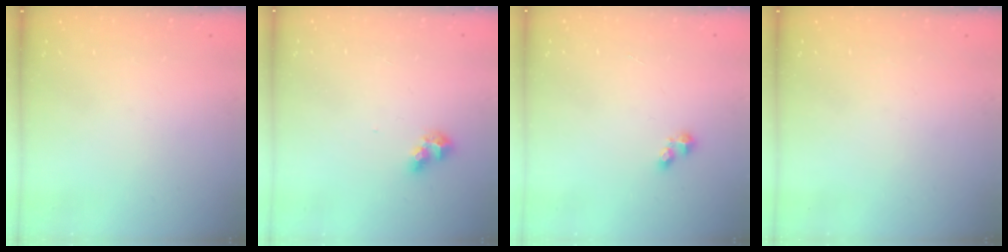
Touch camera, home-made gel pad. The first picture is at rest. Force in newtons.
{"total": 6.8, "press": 6.8, "slide": 0.6}
{"total": 2.5, "press": 2.5, "slide": 0.4}
{"total": 0.0}